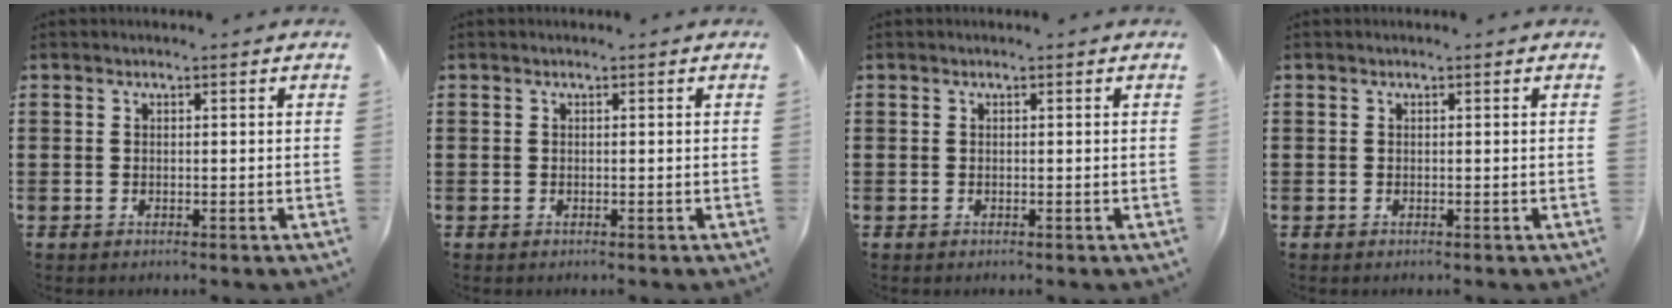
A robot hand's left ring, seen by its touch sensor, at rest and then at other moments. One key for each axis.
{"total": 0.0}
{"total": 0.0}
{"total": 0.0}